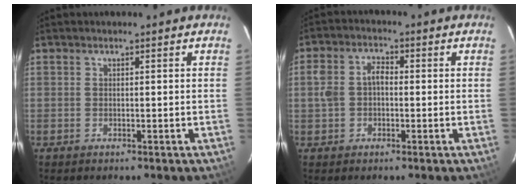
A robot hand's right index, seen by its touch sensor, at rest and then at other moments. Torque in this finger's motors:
{"motor_torque": [0.12, -0.10, 0.15, 0.05]}